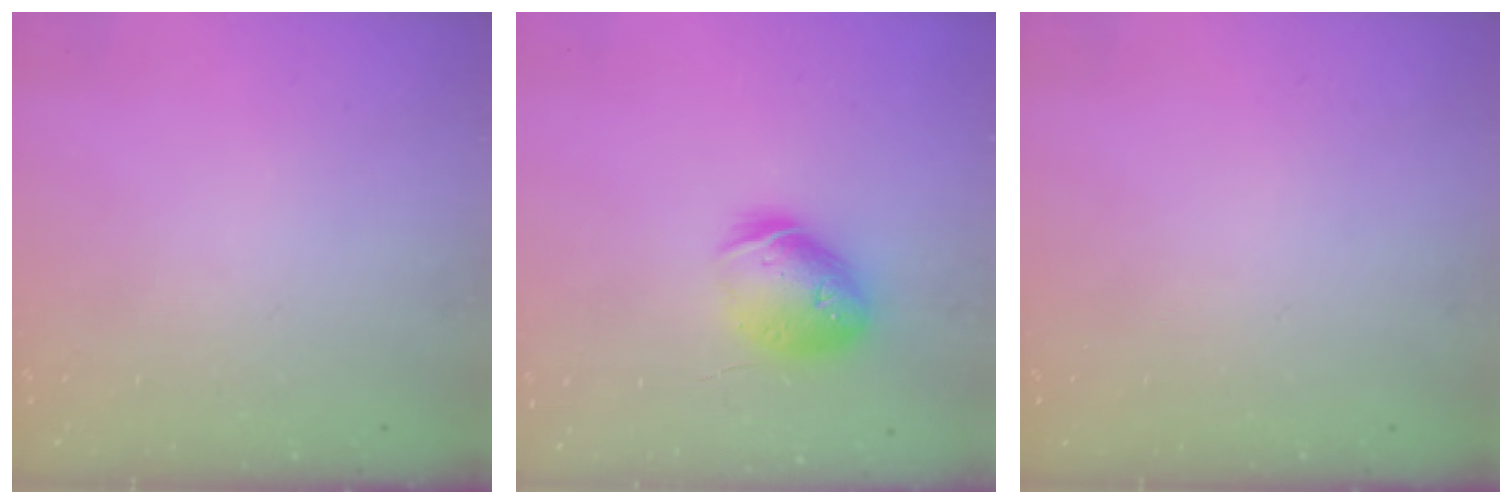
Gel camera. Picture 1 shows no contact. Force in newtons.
{"total": 13.9, "press": 13.8, "slide": 2.2}
{"total": 0.0}